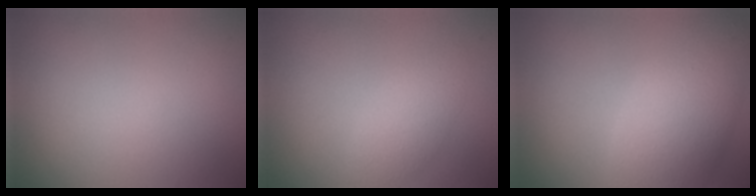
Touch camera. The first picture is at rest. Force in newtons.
{"total": 2.4, "press": 2.4, "slide": 0.1}
{"total": 7.3, "press": 7.3, "slide": 0.3}